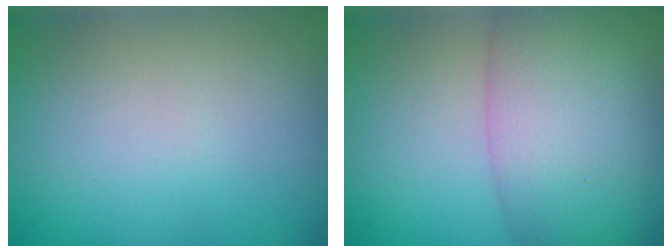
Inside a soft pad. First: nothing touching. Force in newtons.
{"total": 8.2, "press": 8.2, "slide": 0.3}